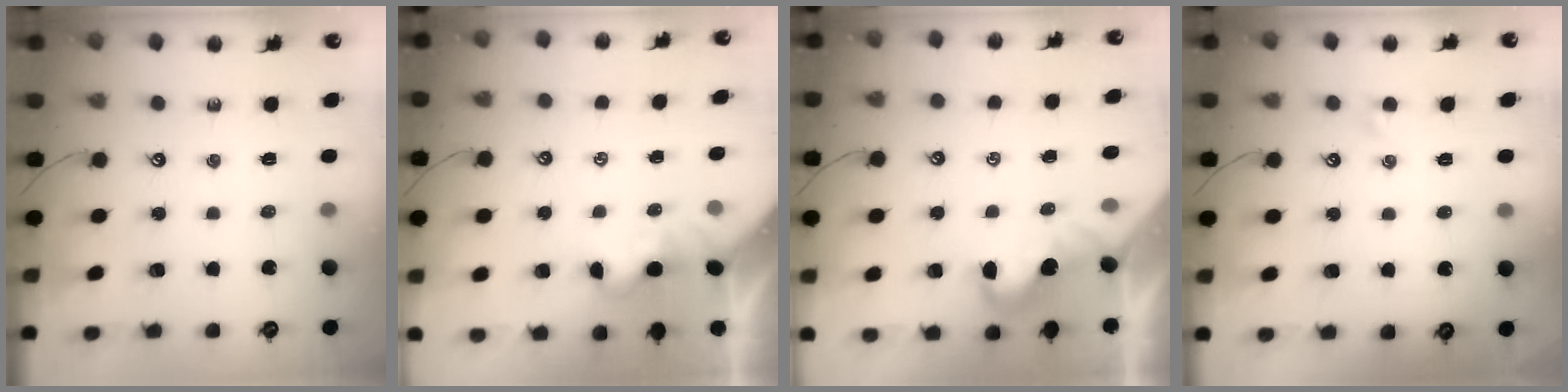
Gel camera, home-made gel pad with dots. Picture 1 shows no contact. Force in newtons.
{"total": 2.0, "press": 2.0, "slide": 0.5}
{"total": 1.9, "press": 1.8, "slide": 0.6}
{"total": 0.8, "press": 0.7, "slide": 0.4}